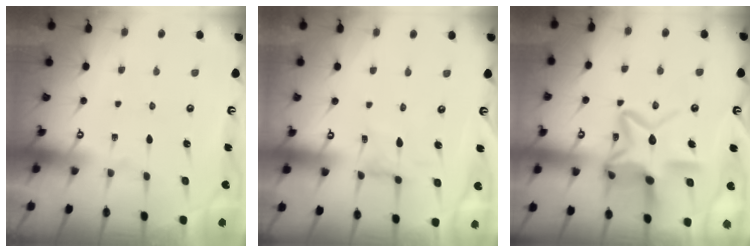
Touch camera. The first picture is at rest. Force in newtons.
{"total": 1.0, "press": 1.0, "slide": 0.3}
{"total": 15.4, "press": 15.3, "slide": 1.3}